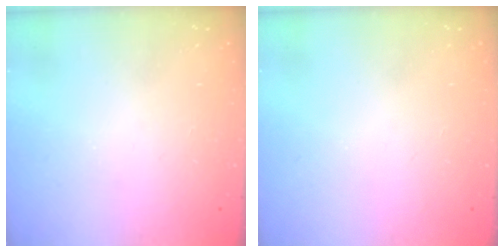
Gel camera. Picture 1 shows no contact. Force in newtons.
{"total": 0.0}